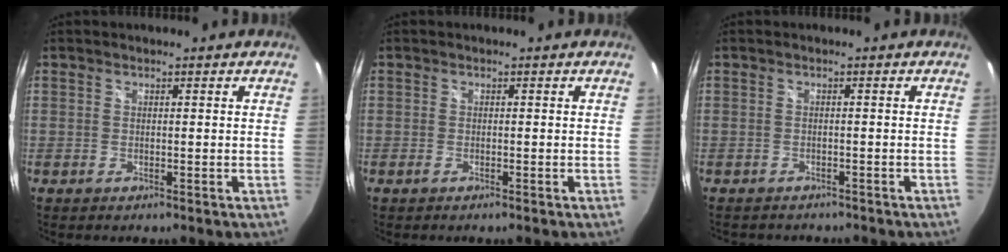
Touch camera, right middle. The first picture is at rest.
{"total": 0.7, "force": [-0.6, 0.1, 0.4], "torque": [-0.007, -0.001, -0.012]}
{"total": 3.4, "force": [-3.0, 1.4, 0.9], "torque": [-0.020, -0.012, -0.041]}